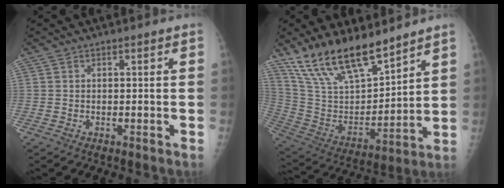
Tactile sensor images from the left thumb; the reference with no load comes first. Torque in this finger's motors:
{"motor_torque": [1.12, 1.05, 1.00, -1.77, 0.34]}